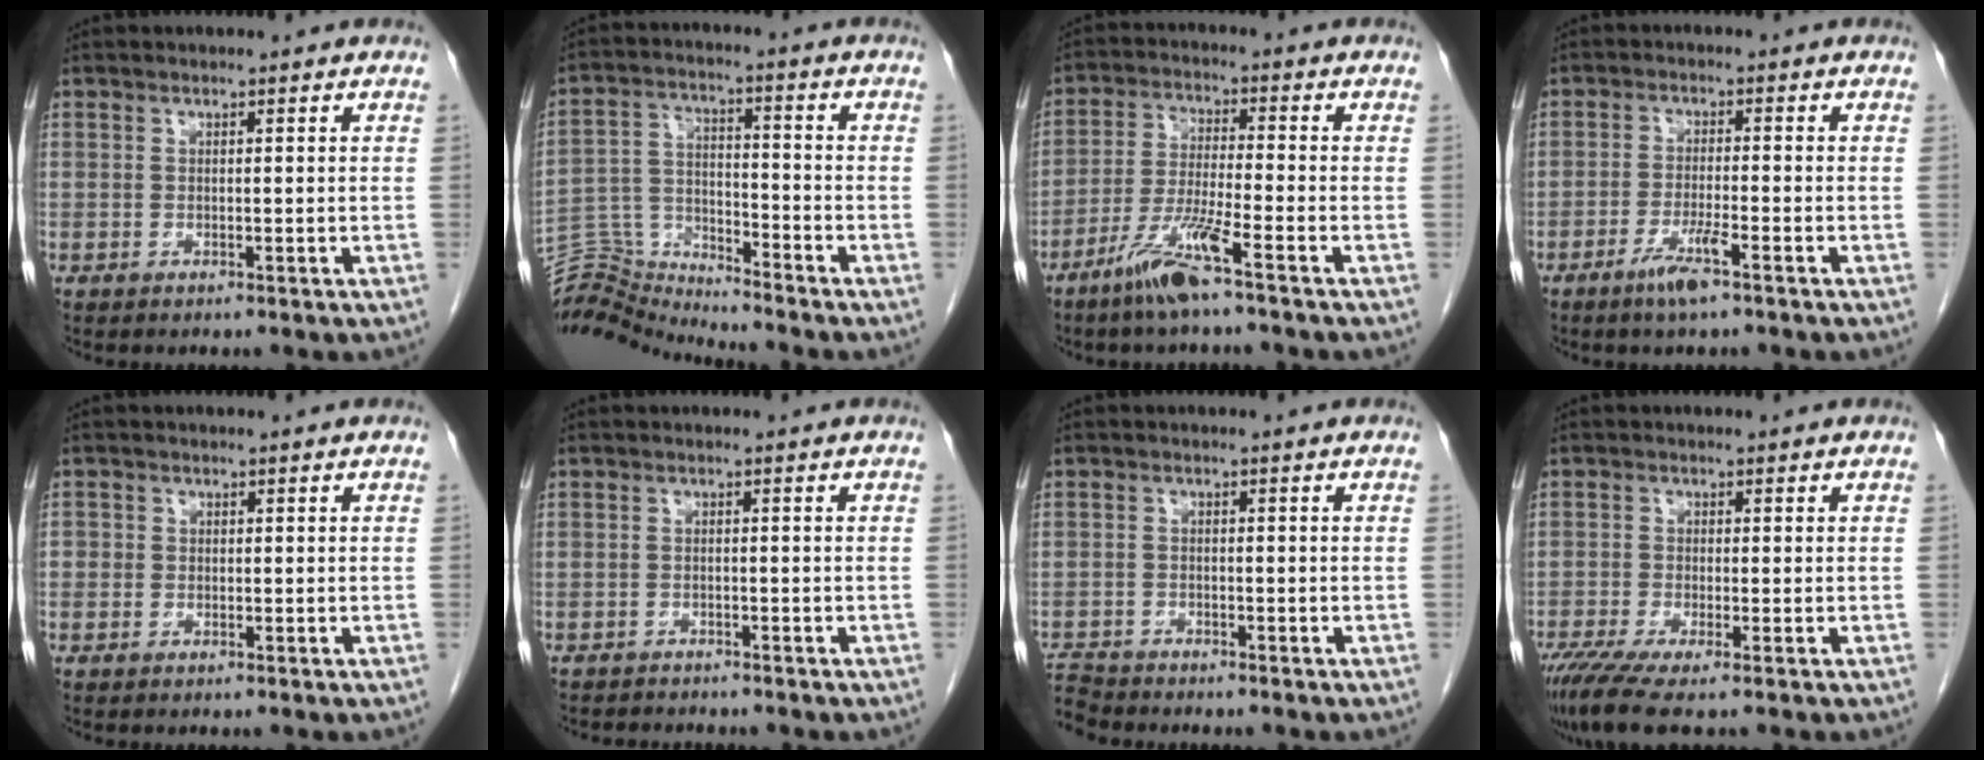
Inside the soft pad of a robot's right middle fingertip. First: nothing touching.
{"total": 9.4, "force": [-9.1, -1.3, -1.7], "torque": [0.019, 0.038, -0.171]}
{"total": 7.8, "force": [-5.1, -0.5, 5.9], "torque": [-0.123, -0.017, -0.104]}
{"total": 4.4, "force": [-2.8, 0.0, 3.4], "torque": [-0.070, -0.008, -0.055]}
{"total": 1.2, "force": [-0.2, 1.2, 0.2], "torque": [0.008, 0.007, -0.006]}
{"total": 2.5, "force": [-2.4, 0.7, 0.1], "torque": [-0.001, -0.007, -0.037]}
{"total": 3.9, "force": [-3.9, 0.3, -0.1], "torque": [0.002, -0.014, -0.073]}
{"total": 5.9, "force": [-4.2, 0.4, 4.2], "torque": [-0.071, -0.015, -0.076]}